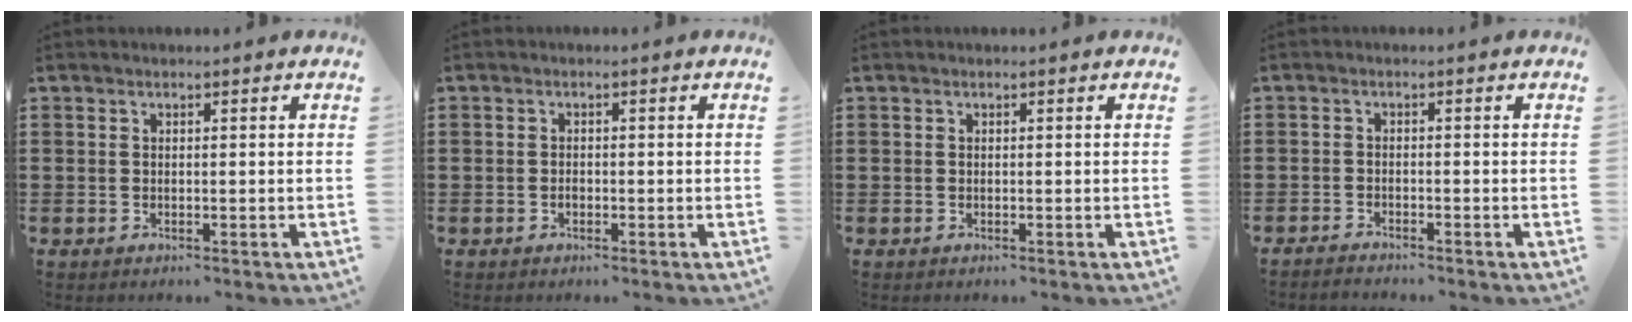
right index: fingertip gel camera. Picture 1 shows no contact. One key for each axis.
{"total": 0.9, "fx": -0.4, "fy": 0.7, "fz": 0.5, "tx": -0.010, "ty": 0.000, "tz": -0.007}
{"total": 0.0}
{"total": 1.4, "fx": -1.4, "fy": 0.1, "fz": -0.1, "tx": -0.003, "ty": 0.004, "tz": -0.029}